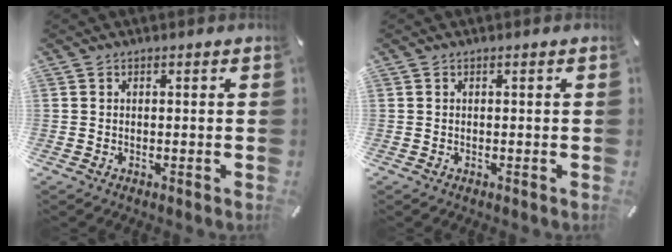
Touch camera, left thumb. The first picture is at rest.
{"total": 0.0}